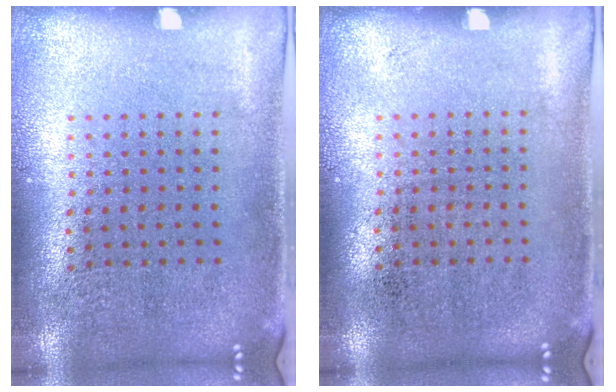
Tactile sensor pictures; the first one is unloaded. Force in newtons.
{"total": 0.0}